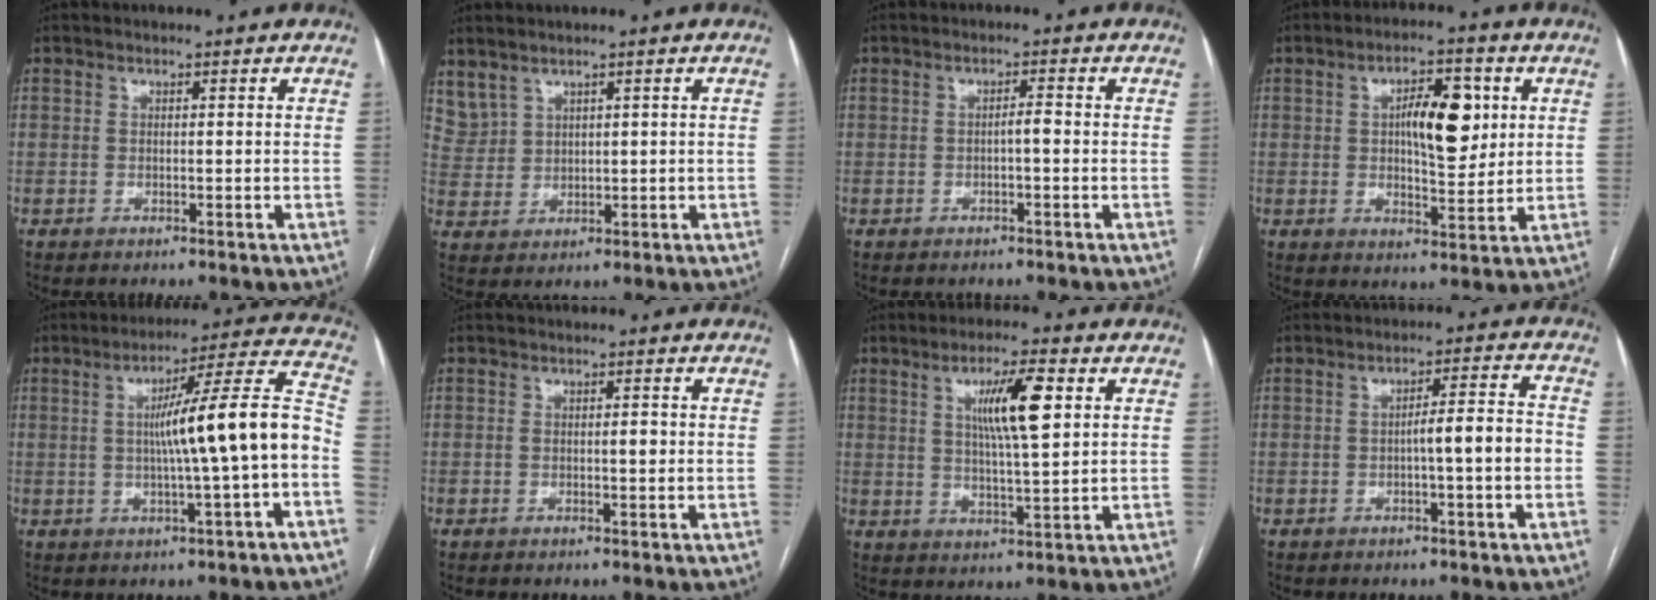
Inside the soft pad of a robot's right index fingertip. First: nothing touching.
{"total": 5.5, "force": [4.1, 3.3, 1.5], "torque": [-0.047, 0.013, 0.105]}
{"total": 1.4, "force": [-0.4, 0.2, 1.4], "torque": [-0.020, 0.004, -0.006]}
{"total": 9.4, "force": [2.2, 3.5, 8.4], "torque": [-0.129, 0.012, 0.037]}
{"total": 13.9, "force": [-1.4, -0.3, 13.9], "torque": [-0.199, 0.026, -0.024]}
{"total": 1.4, "force": [-0.1, 0.4, 1.3], "torque": [-0.022, 0.001, -0.001]}
{"total": 8.8, "force": [2.8, 0.9, 8.3], "torque": [-0.144, 0.004, 0.049]}
{"total": 5.9, "force": [-1.3, 0.2, 5.7], "torque": [-0.083, 0.018, -0.018]}